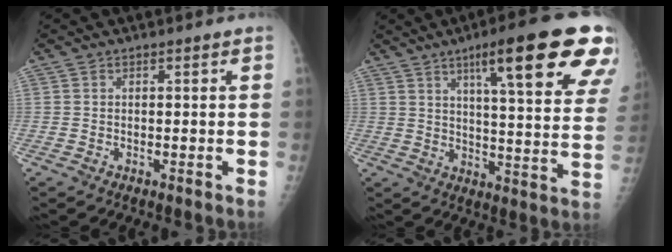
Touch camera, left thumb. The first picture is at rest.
{"total": 22.8, "force": [12.4, 4.1, 18.7], "torque": [-0.237, -0.036, 0.167]}